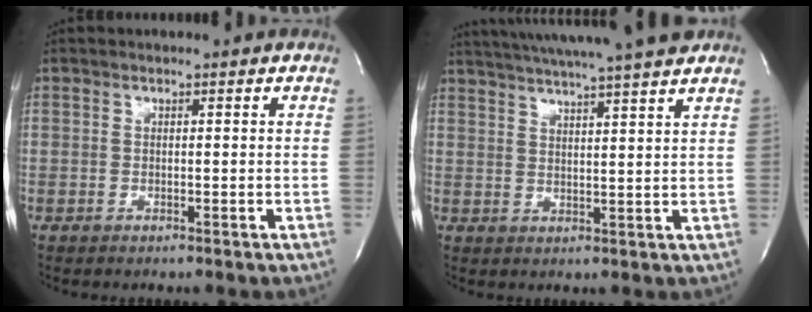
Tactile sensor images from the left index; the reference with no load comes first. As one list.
[{"total": 16.8, "force": [14.7, -0.7, 8.0], "torque": [-0.140, 0.003, 0.203]}]